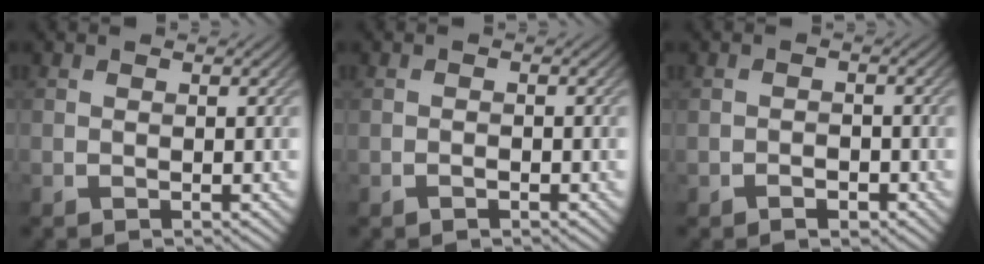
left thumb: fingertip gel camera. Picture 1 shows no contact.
{"total": 0.9, "force": [-0.6, 0.2, 0.6], "torque": [-0.012, 0.000, -0.011]}
{"total": 1.7, "force": [-1.1, 0.9, 0.9], "torque": [-0.014, 0.000, -0.020]}